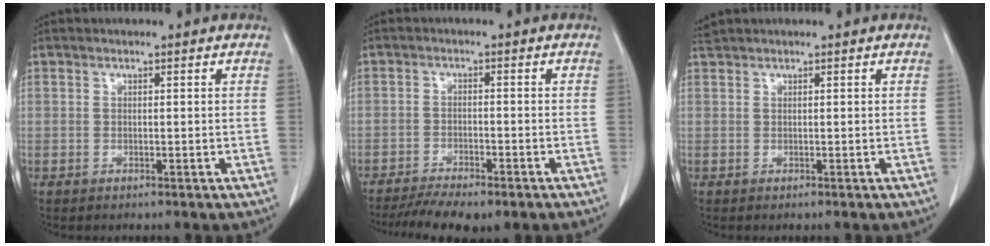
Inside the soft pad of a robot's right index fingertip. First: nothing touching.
{"total": 9.2, "force": [-7.3, 2.2, 5.2], "torque": [-0.080, -0.007, -0.109]}
{"total": 0.8, "force": [0.8, -0.1, 0.2], "torque": [-0.011, 0.017, 0.022]}